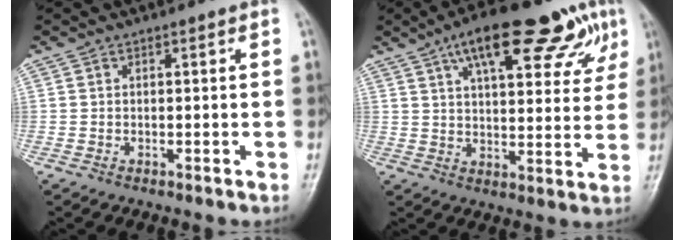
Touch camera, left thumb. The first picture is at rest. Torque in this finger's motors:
{"motor_torque": [1.68, 1.40, 1.68, -0.99, 0.43]}